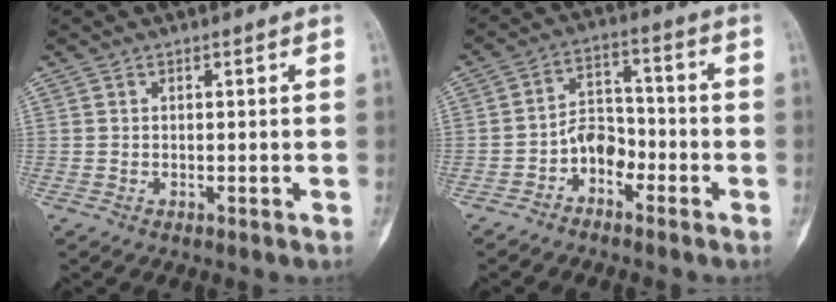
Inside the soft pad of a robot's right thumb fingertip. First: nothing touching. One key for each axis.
{"total": 5.9, "fx": -3.0, "fy": 4.1, "fz": 2.9, "tx": -0.026, "ty": 0.042, "tz": -0.067}